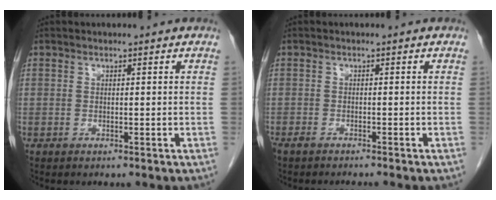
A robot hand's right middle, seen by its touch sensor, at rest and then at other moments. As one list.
[{"total": 3.1, "force": [-2.7, 0.3, 1.5], "torque": [-0.024, -0.007, -0.038]}]